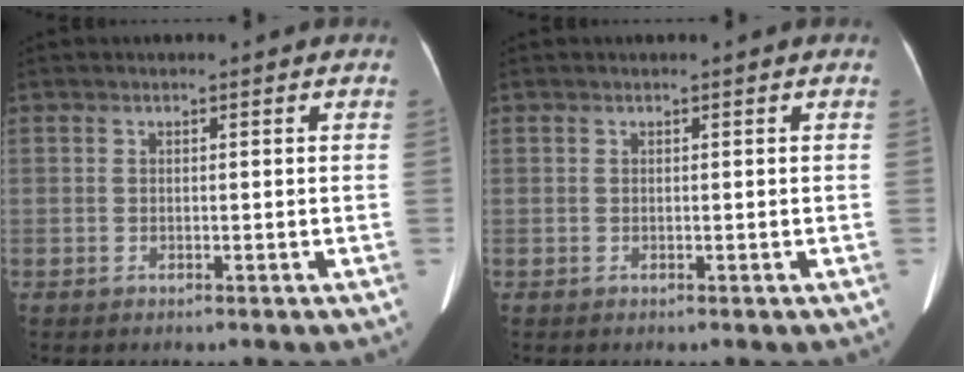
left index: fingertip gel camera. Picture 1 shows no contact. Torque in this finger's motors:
{"motor_torque": [0.08, 0.02, -0.02, 0.01]}